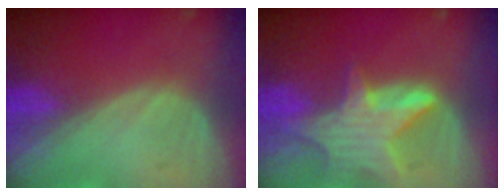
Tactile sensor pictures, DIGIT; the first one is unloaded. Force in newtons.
{"total": 7.8, "press": 7.1, "slide": 3.2}